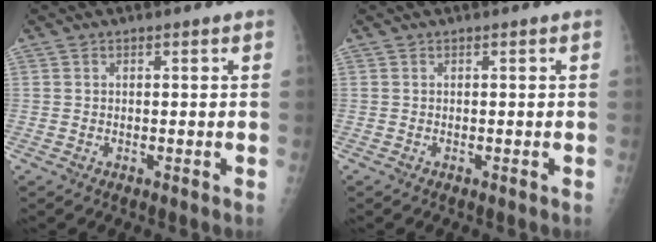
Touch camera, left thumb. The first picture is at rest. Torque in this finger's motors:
{"motor_torque": [-0.01, 0.00, 0.00, 0.00, 0.00]}